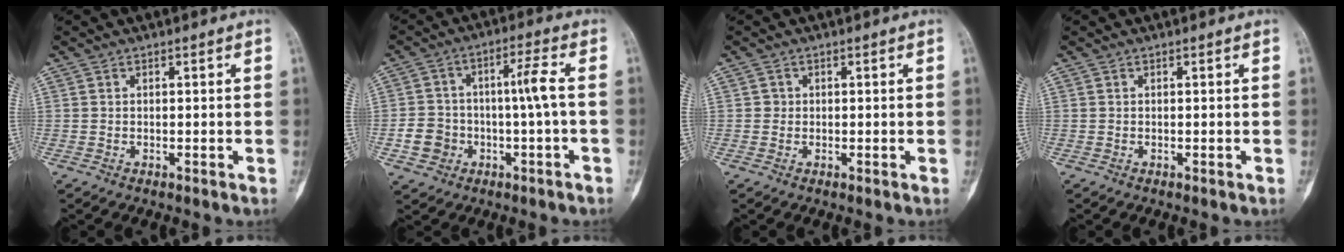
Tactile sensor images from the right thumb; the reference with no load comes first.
{"total": 8.5, "force": [-2.0, 4.4, 7.0], "torque": [-0.122, 0.040, -0.028]}
{"total": 0.7, "force": [0.0, 0.7, 0.0], "torque": [0.005, 0.004, 0.000]}
{"total": 0.0}